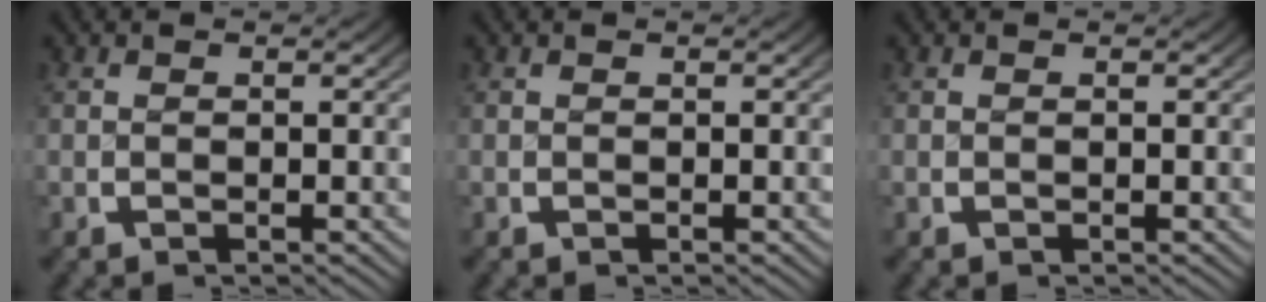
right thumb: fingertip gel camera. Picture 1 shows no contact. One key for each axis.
{"total": 0.0}
{"total": 0.0}